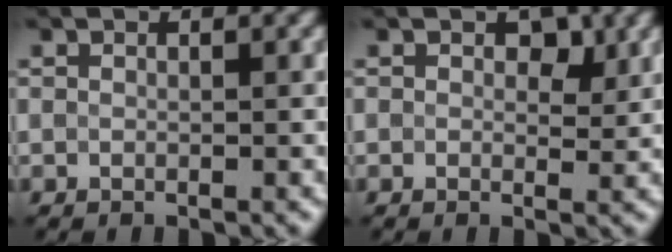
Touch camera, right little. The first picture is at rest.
{"total": 1.9, "force": [0.7, 1.1, 1.3], "torque": [-0.011, -0.001, 0.006]}